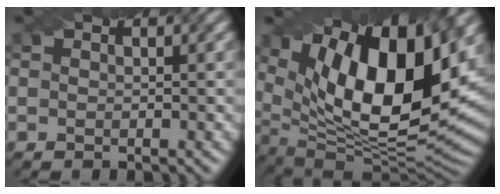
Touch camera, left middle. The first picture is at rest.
{"total": 16.4, "force": [5.6, 7.1, 13.7], "torque": [-0.228, 0.005, 0.091]}